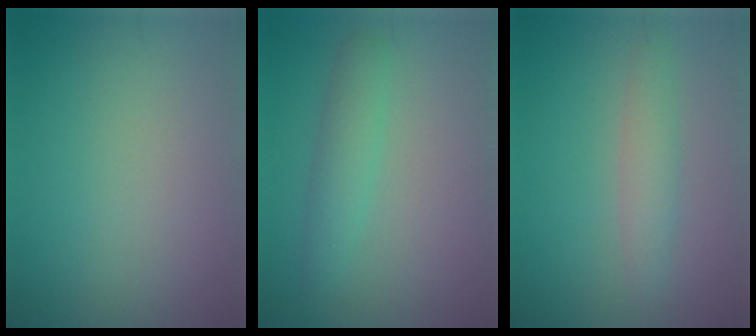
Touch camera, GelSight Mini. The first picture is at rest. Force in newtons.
{"total": 2.5, "press": 2.5, "slide": 0.0}
{"total": 2.2, "press": 2.2, "slide": 0.0}